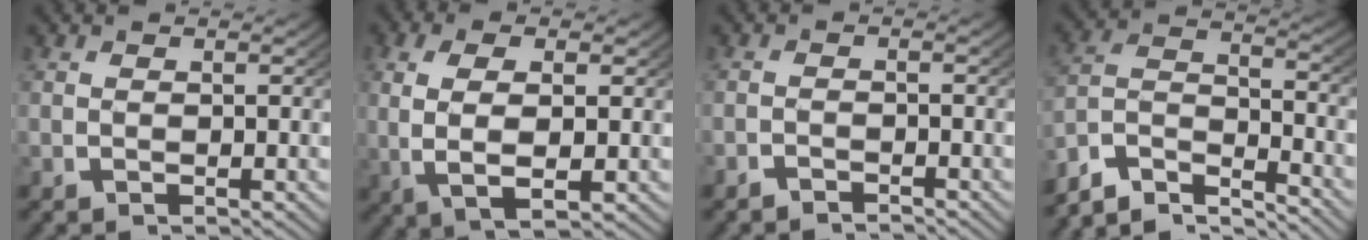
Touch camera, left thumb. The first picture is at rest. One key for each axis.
{"total": 6.3, "fx": 0.0, "fy": 3.3, "fz": 5.4, "tx": -0.114, "ty": -0.011, "tz": 0.011}
{"total": 1.6, "fx": -1.6, "fy": 0.1, "fz": 0.1, "tx": -0.001, "ty": -0.004, "tz": -0.032}
{"total": 10.3, "fx": -5.7, "fy": 6.6, "fz": 5.6, "tx": -0.124, "ty": -0.037, "tz": -0.095}